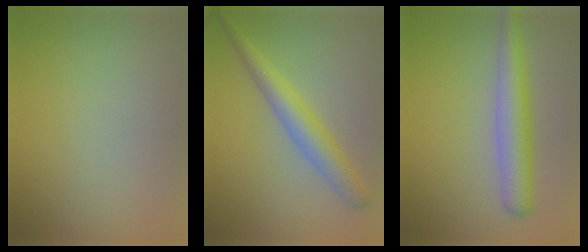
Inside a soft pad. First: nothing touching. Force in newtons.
{"total": 3.9, "press": 3.9, "slide": 0.1}
{"total": 4.1, "press": 4.1, "slide": 0.1}